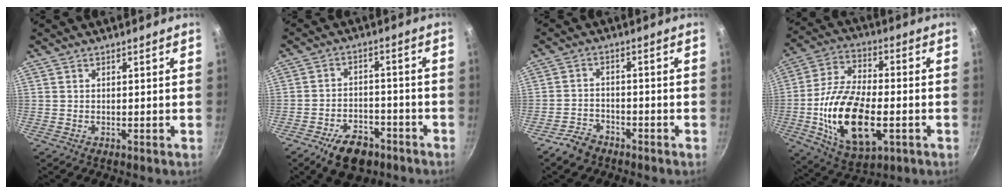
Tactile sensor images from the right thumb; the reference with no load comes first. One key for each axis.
{"total": 10.2, "fx": -6.4, "fy": 5.7, "fz": 5.5, "tx": -0.068, "ty": 0.046, "tz": -0.099}
{"total": 4.7, "fx": -3.6, "fy": 2.6, "fz": 1.4, "tx": -0.021, "ty": 0.039, "tz": -0.065}
{"total": 20.3, "fx": -4.3, "fy": 10.3, "fz": 16.9, "tx": -0.309, "ty": 0.017, "tz": -0.076}